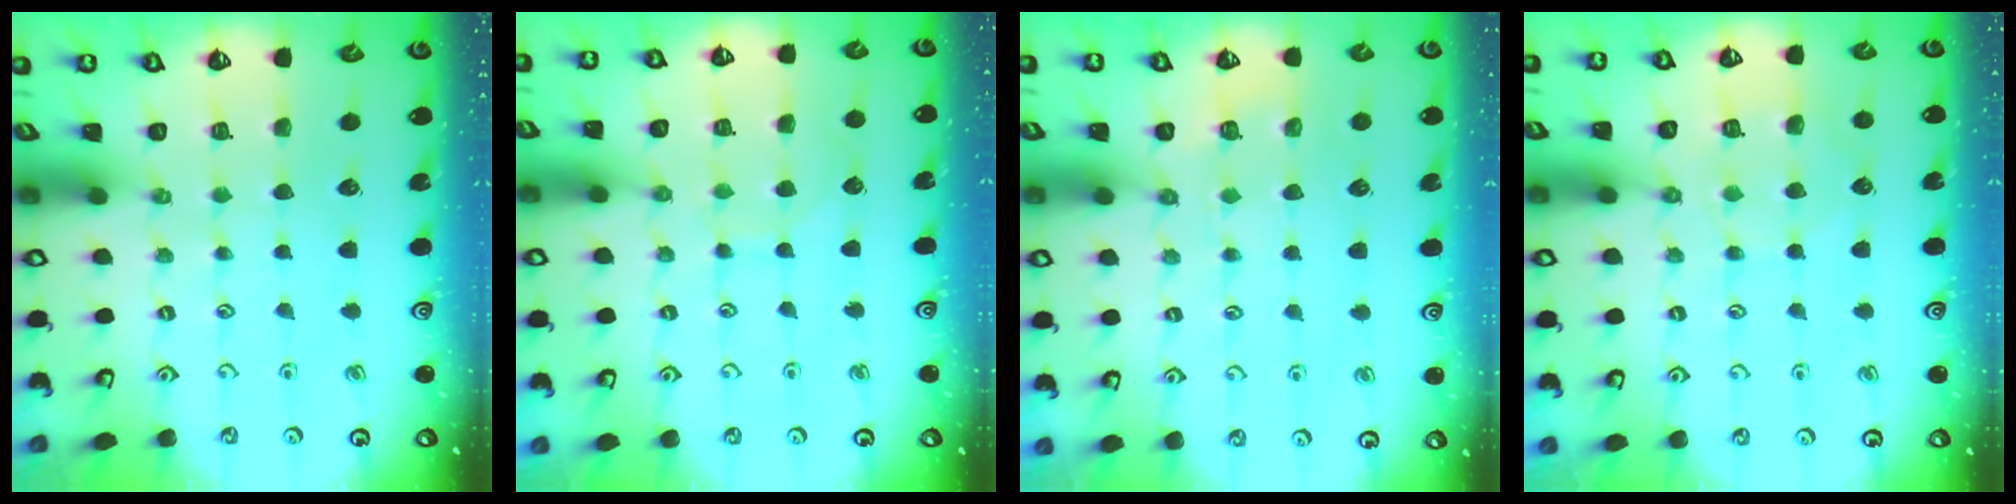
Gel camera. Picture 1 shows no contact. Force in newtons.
{"total": 6.2, "press": 6.1, "slide": 0.5}
{"total": 5.6, "press": 5.5, "slide": 0.8}
{"total": 6.0, "press": 6.0, "slide": 0.9}